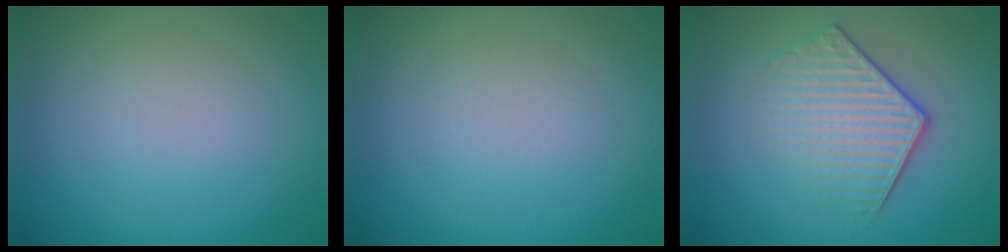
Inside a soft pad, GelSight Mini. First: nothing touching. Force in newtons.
{"total": 0.0}
{"total": 4.2, "press": 3.1, "slide": 2.9}